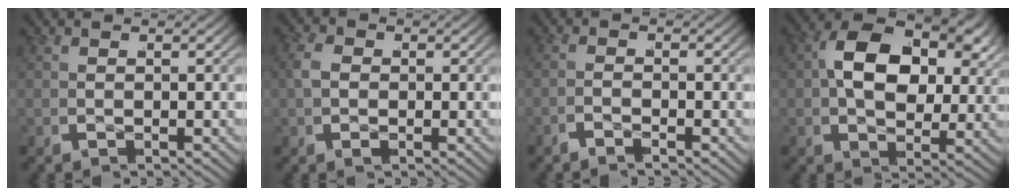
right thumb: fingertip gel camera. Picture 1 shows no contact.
{"total": 2.8, "force": [0.1, 2.2, 1.7], "torque": [-0.042, -0.005, 0.004]}
{"total": 1.4, "force": [-1.2, -0.5, -0.3], "torque": [0.008, 0.007, -0.035]}
{"total": 12.7, "force": [2.3, 7.8, 9.7], "torque": [-0.186, -0.013, 0.044]}